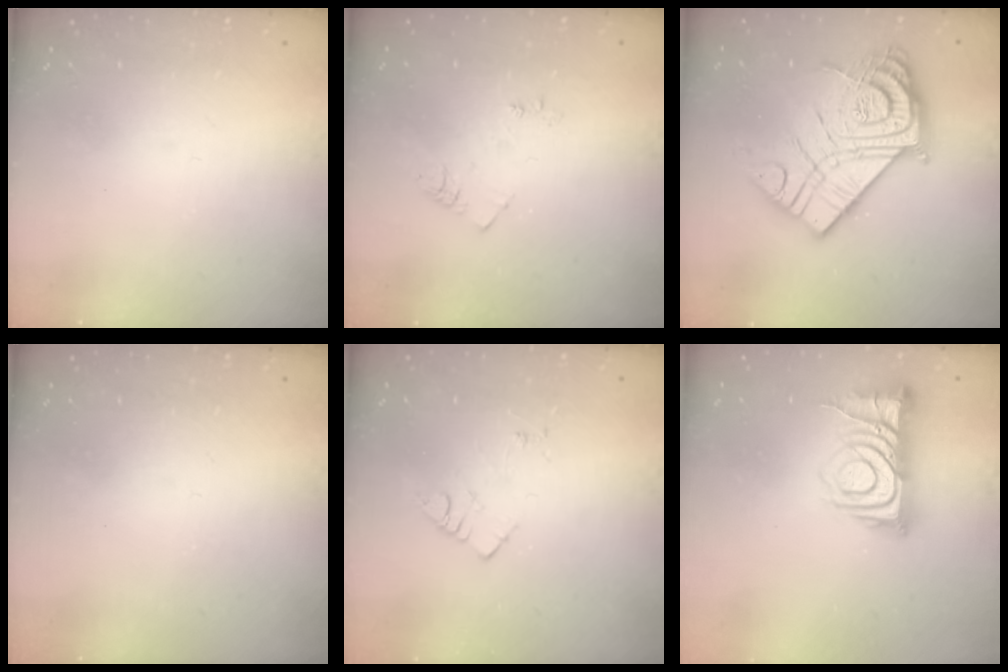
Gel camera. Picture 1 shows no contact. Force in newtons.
{"total": 5.5, "press": 5.5, "slide": 0.6}
{"total": 24.3, "press": 24.1, "slide": 2.4}
{"total": 1.8, "press": 1.8, "slide": 0.4}
{"total": 7.2, "press": 7.2, "slide": 0.6}
{"total": 11.3, "press": 11.2, "slide": 1.4}